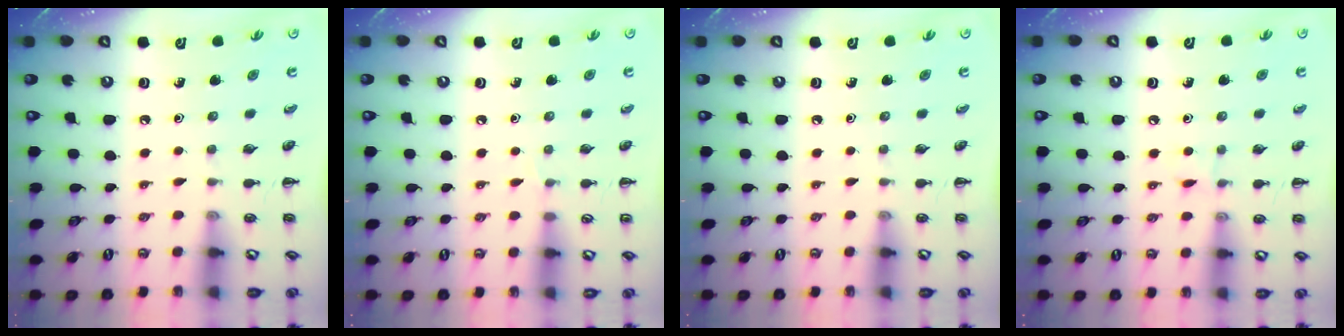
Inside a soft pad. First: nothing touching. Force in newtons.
{"total": 3.3, "press": 3.1, "slide": 1.2}
{"total": 0.0}
{"total": 4.9, "press": 4.7, "slide": 1.5}